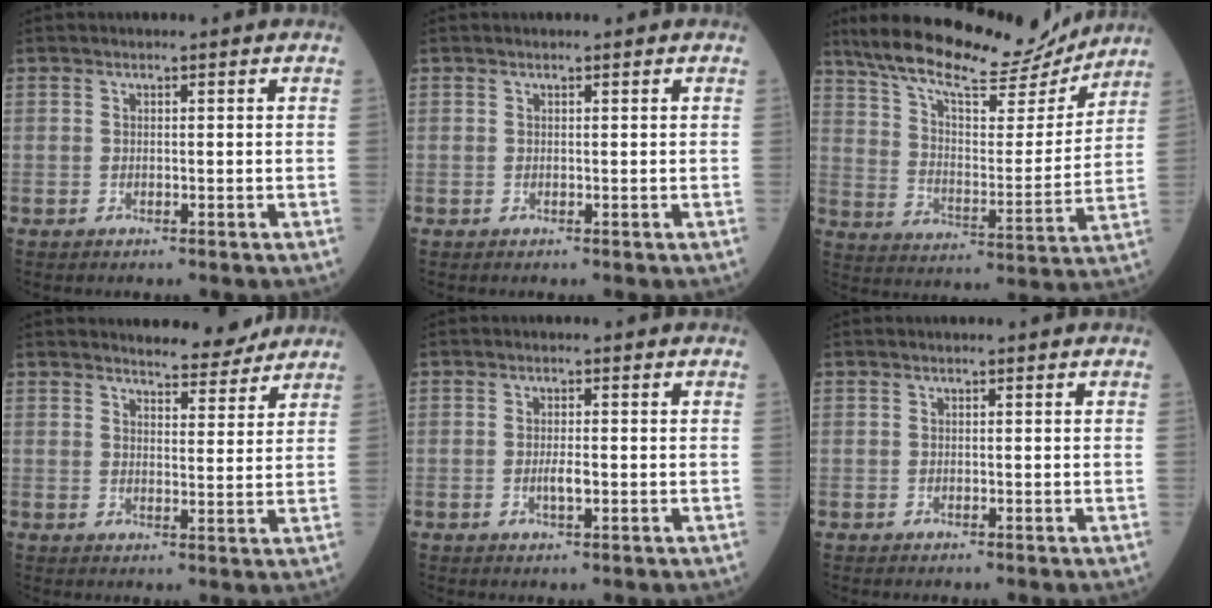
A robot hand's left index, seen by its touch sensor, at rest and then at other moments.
{"total": 0.0}
{"total": 20.4, "force": [17.5, 4.4, 9.5], "torque": [-0.163, 0.007, 0.270]}
{"total": 5.8, "force": [5.6, 1.1, 1.1], "torque": [-0.022, -0.006, 0.072]}
{"total": 2.0, "force": [-0.5, 0.4, 1.8], "torque": [-0.037, -0.001, -0.009]}
{"total": 0.0}